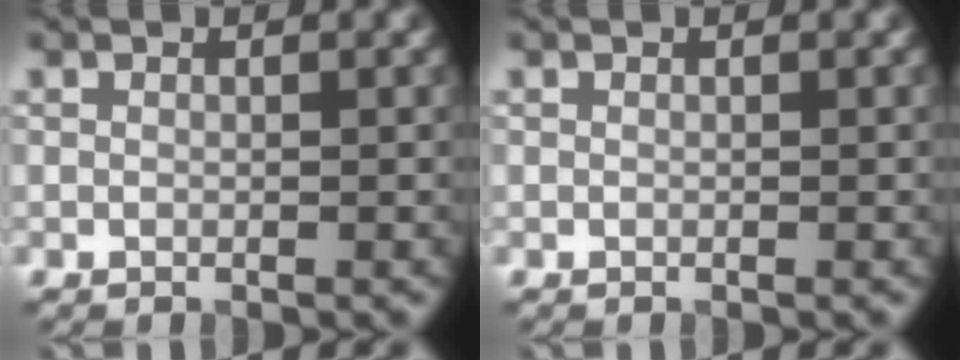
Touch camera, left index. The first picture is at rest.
{"total": 0.0}